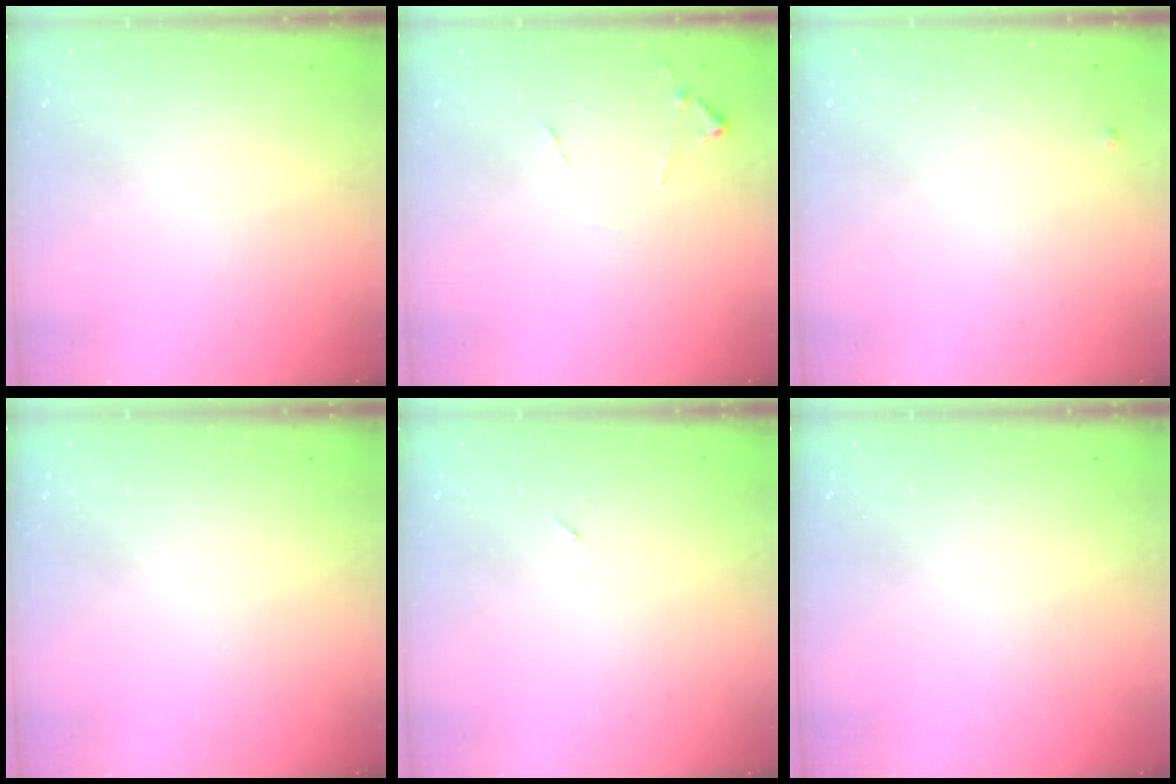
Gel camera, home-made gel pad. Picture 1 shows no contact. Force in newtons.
{"total": 7.9, "press": 7.8, "slide": 0.7}
{"total": 2.4, "press": 2.4, "slide": 0.4}
{"total": 0.0}
{"total": 2.2, "press": 1.9, "slide": 1.2}
{"total": 0.0}